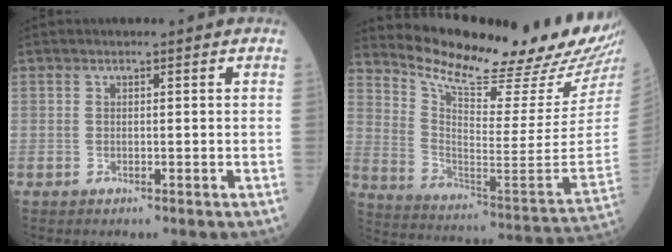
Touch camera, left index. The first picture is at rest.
{"total": 26.0, "force": [23.3, 1.5, 11.5], "torque": [-0.195, -0.106, 0.325]}